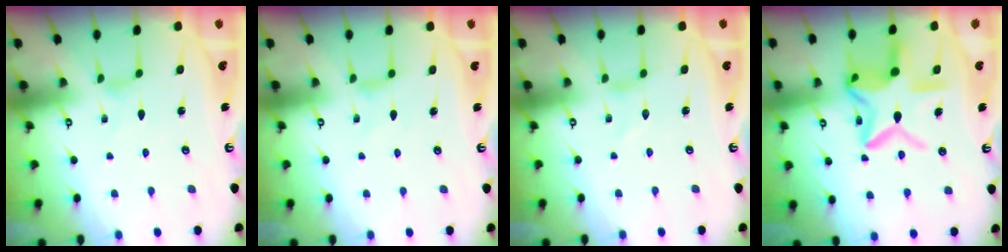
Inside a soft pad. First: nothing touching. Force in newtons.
{"total": 1.1, "press": 1.0, "slide": 0.3}
{"total": 0.0}
{"total": 16.4, "press": 16.4, "slide": 1.3}